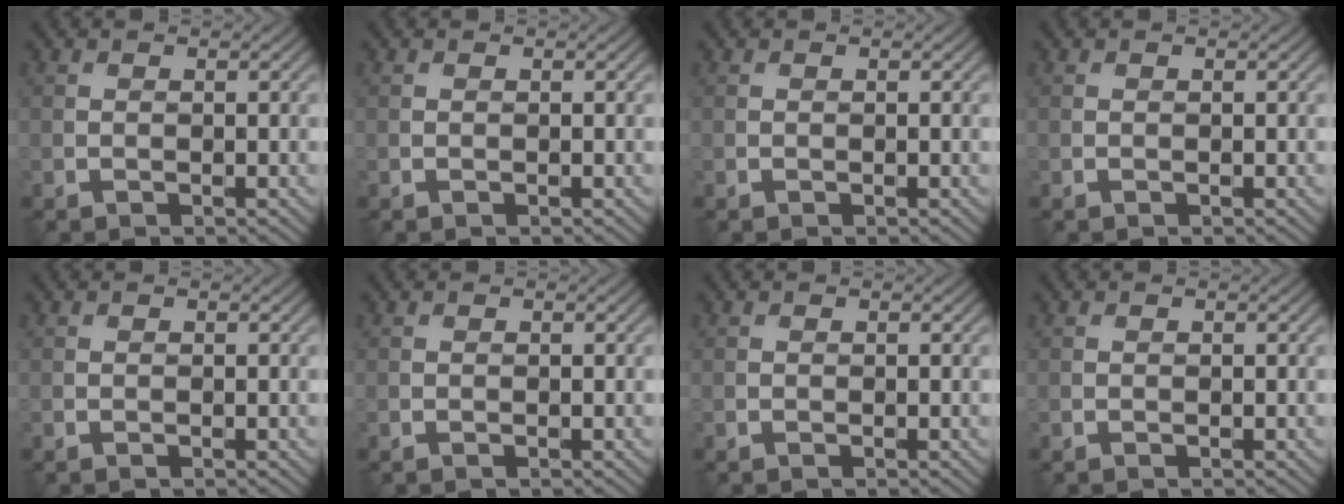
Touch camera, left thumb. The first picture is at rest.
{"total": 0.0}
{"total": 0.0}
{"total": 0.0}
{"total": 0.0}
{"total": 0.0}
{"total": 0.0}
{"total": 0.0}